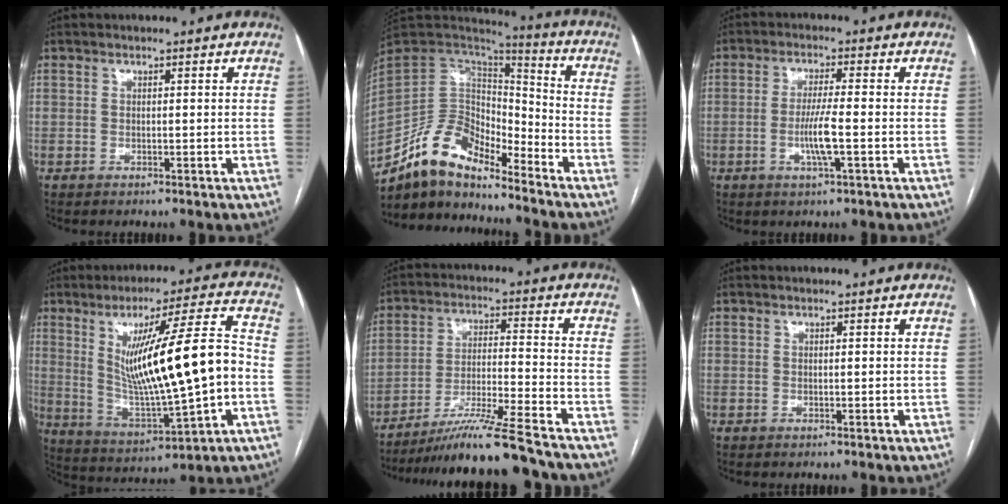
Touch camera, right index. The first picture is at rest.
{"total": 12.2, "force": [-10.5, 4.5, 4.2], "torque": [-0.074, 0.045, -0.197]}
{"total": 5.2, "force": [-1.4, 0.0, 5.0], "torque": [-0.098, -0.008, -0.026]}
{"total": 18.8, "force": [0.3, 1.7, 18.7], "torque": [-0.314, 0.005, 0.014]}
{"total": 14.5, "force": [-12.4, -1.2, 7.5], "torque": [-0.121, -0.017, -0.207]}
{"total": 0.0}